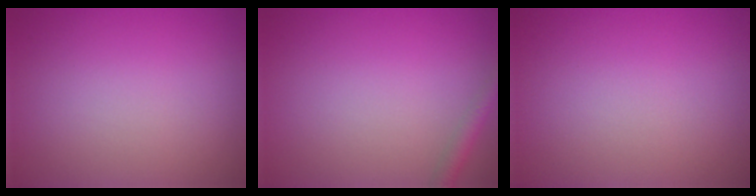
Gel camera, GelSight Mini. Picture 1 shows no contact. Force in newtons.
{"total": 1.5, "press": 1.5, "slide": 0.1}
{"total": 0.0}